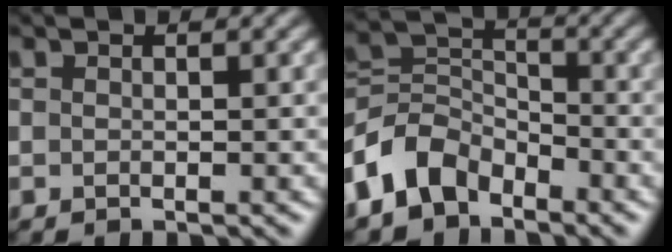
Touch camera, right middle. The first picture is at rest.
{"total": 5.6, "force": [-3.6, 3.6, 2.4], "torque": [-0.047, 0.003, -0.083]}